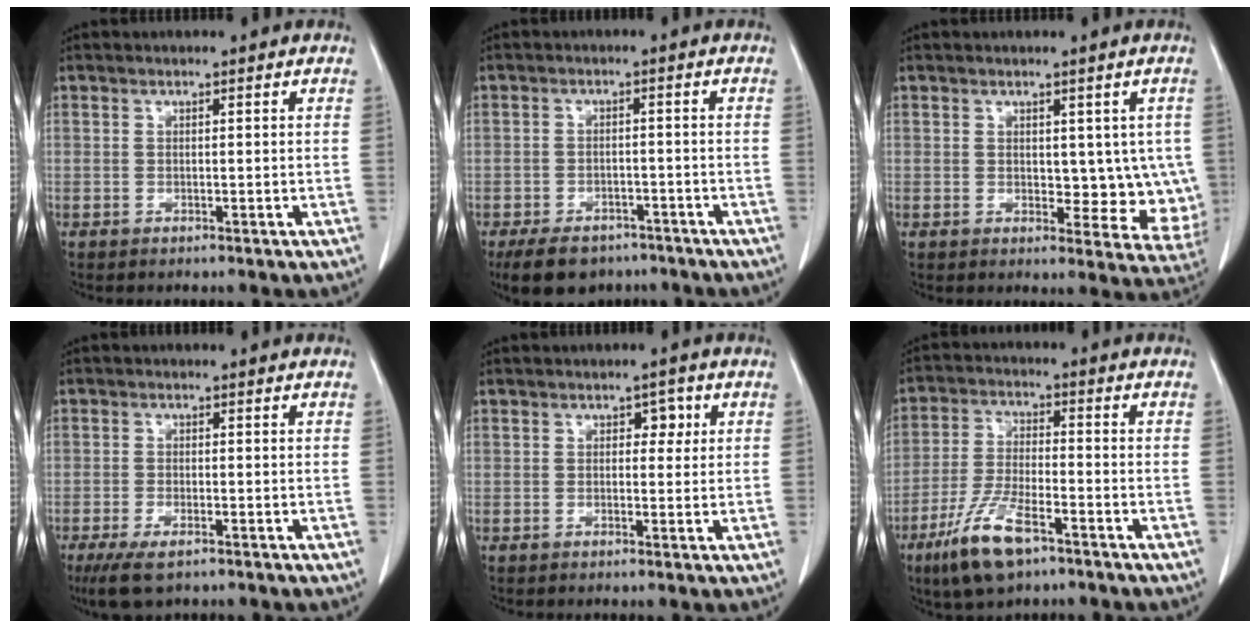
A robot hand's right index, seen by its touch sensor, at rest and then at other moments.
{"total": 8.9, "force": [-6.8, 4.9, 3.1], "torque": [-0.043, 0.002, -0.101]}
{"total": 7.6, "force": [0.9, 4.5, 6.0], "torque": [-0.040, -0.004, 0.016]}
{"total": 5.1, "force": [-3.4, 1.7, 3.4], "torque": [-0.065, -0.010, -0.057]}
{"total": 2.5, "force": [0.8, 1.6, 1.7], "torque": [-0.014, 0.011, 0.008]}
{"total": 10.4, "force": [-6.4, 2.8, 7.7], "torque": [-0.159, -0.016, -0.118]}